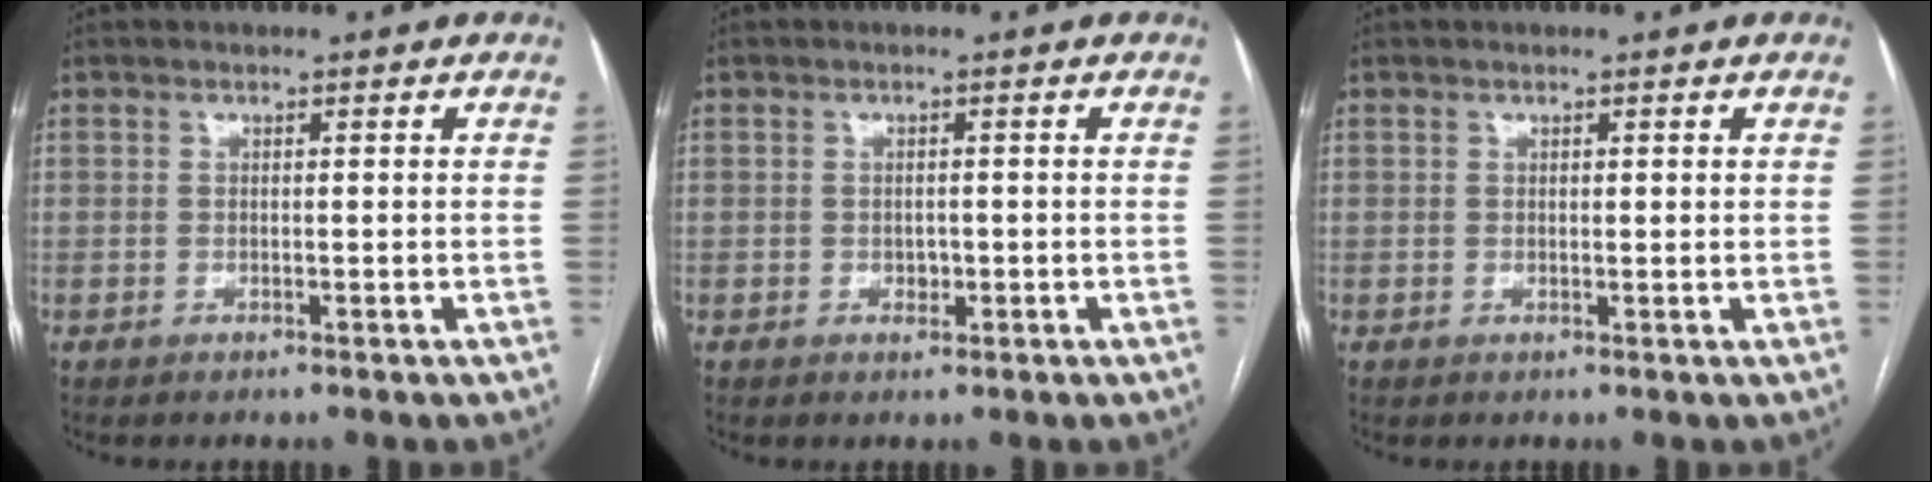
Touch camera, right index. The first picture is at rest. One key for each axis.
{"total": 1.3, "fx": -0.4, "fy": 1.0, "fz": 0.8, "tx": -0.009, "ty": 0.002, "tz": -0.002}
{"total": 0.8, "fx": 0.5, "fy": 0.3, "fz": 0.6, "tx": -0.007, "ty": 0.001, "tz": 0.005}